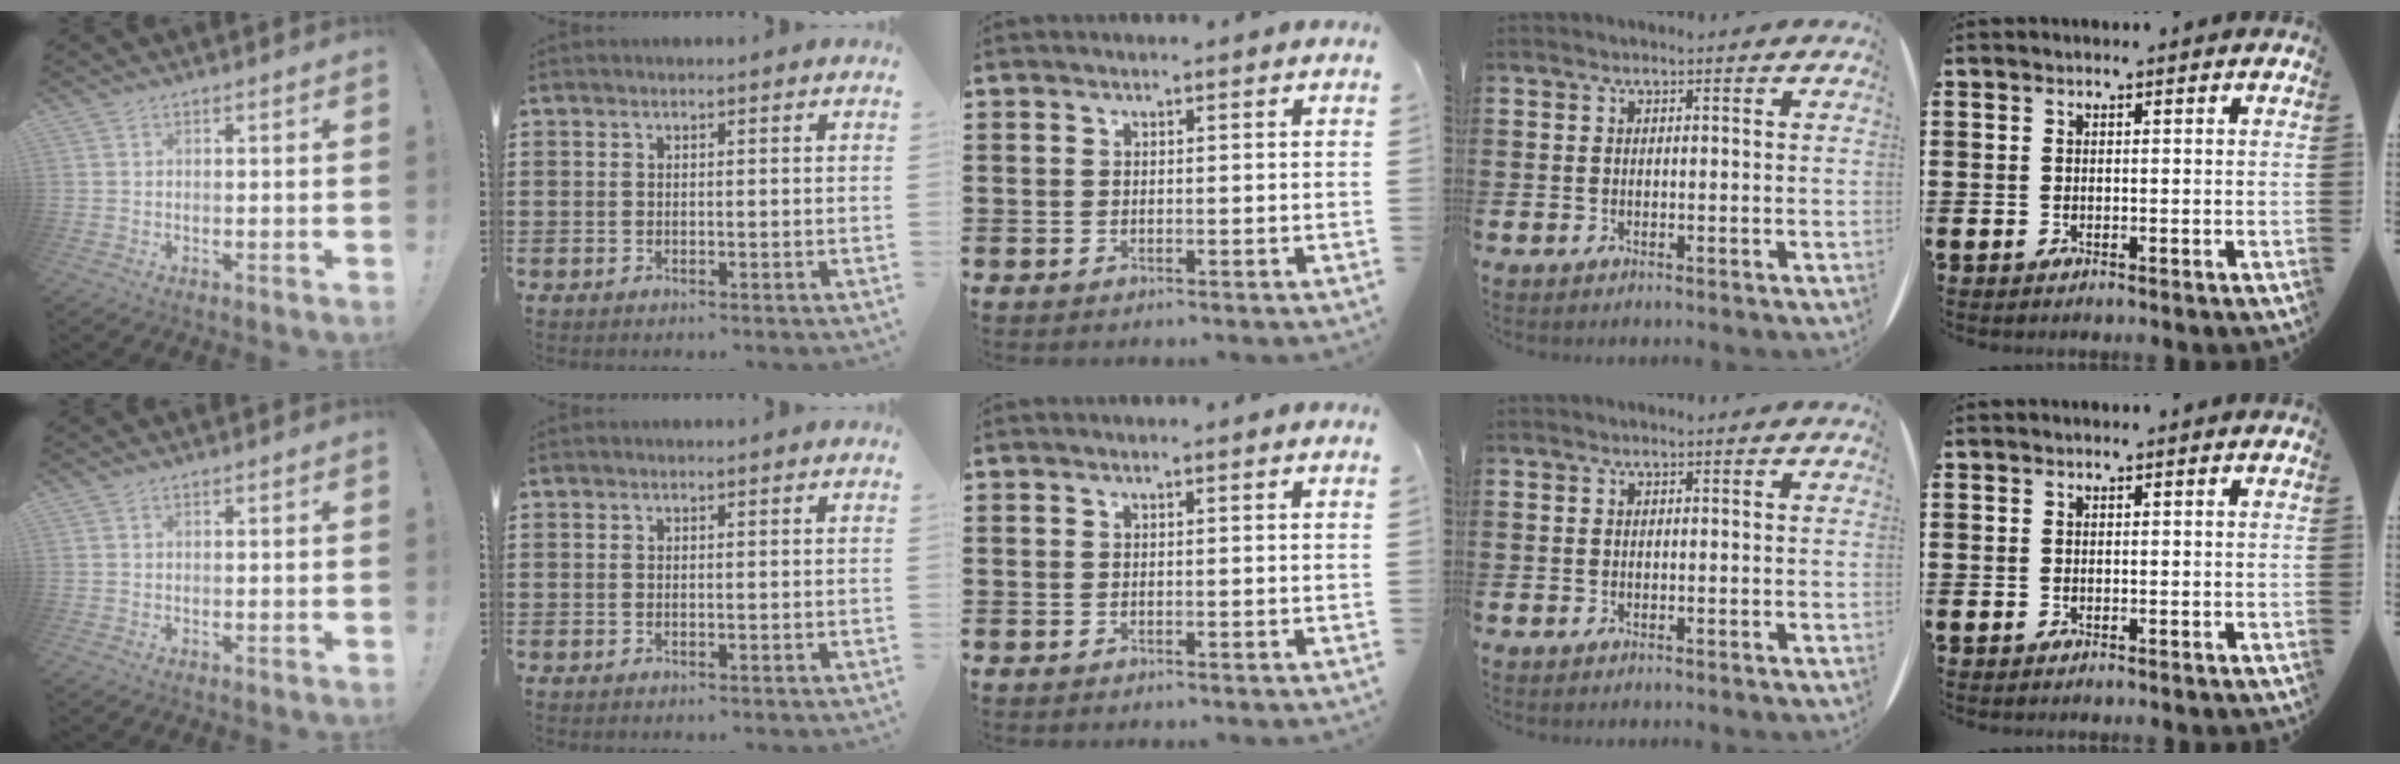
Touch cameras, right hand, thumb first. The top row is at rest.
{}